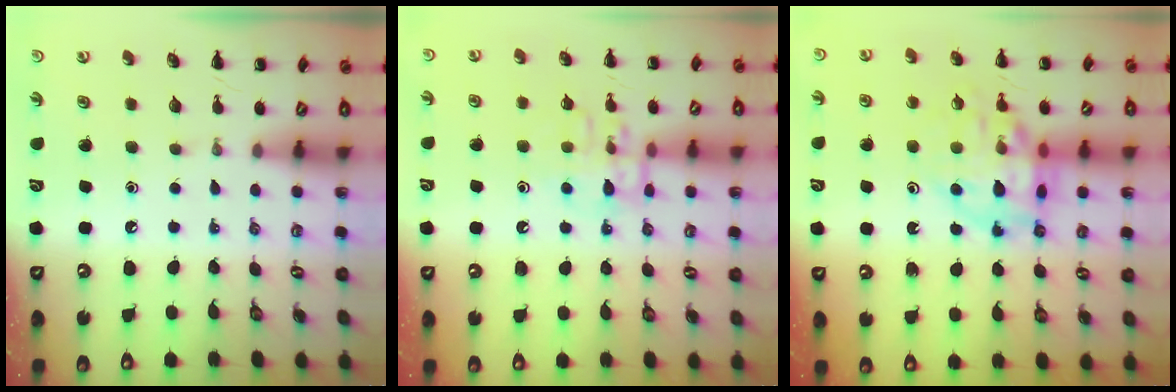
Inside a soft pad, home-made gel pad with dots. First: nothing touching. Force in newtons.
{"total": 10.9, "press": 10.9, "slide": 0.8}
{"total": 14.8, "press": 14.5, "slide": 2.9}